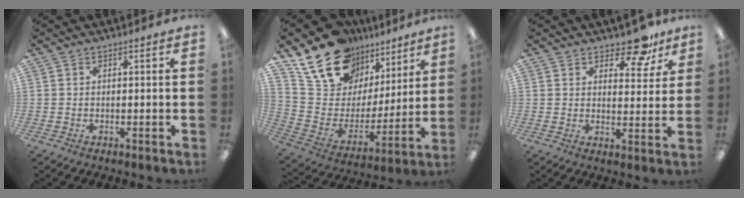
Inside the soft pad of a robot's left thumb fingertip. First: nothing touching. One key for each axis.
{"total": 19.5, "fx": 14.4, "fy": 11.1, "fz": 7.0, "tx": -0.146, "ty": -0.091, "tz": 0.265}
{"total": 9.4, "fx": 7.2, "fy": 4.3, "fz": 4.4, "tx": -0.042, "ty": -0.045, "tz": 0.122}